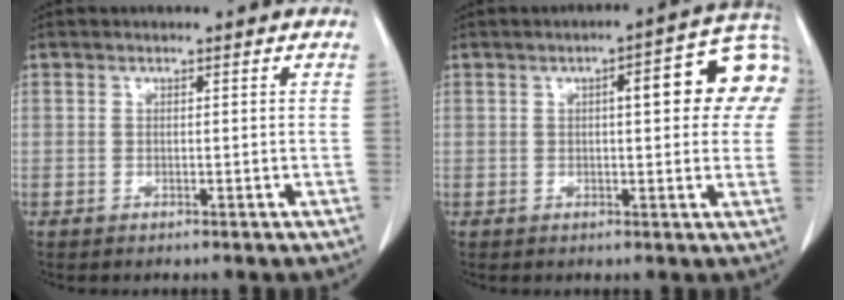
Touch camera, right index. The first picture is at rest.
{"total": 12.3, "force": [3.0, 3.3, 11.4], "torque": [-0.134, 0.032, 0.027]}